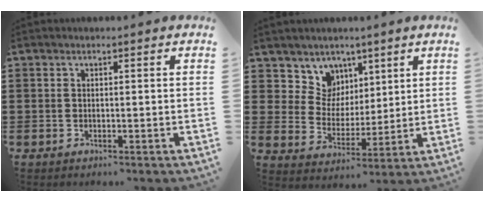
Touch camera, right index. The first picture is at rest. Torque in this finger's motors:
{"motor_torque": [0.64, 0.55, 0.05, 0.00]}